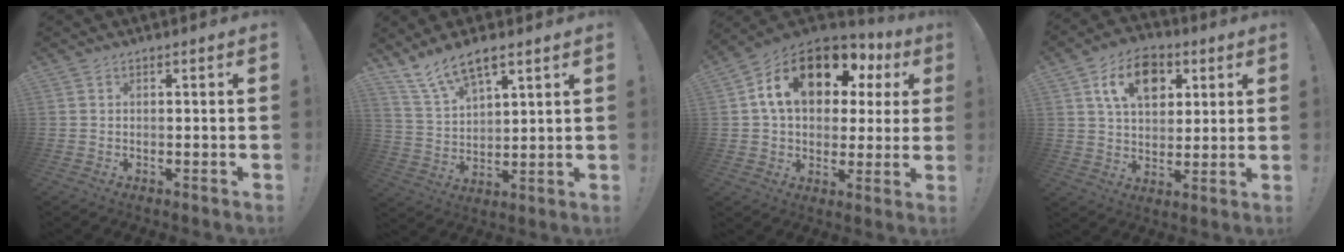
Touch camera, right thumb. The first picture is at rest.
{"total": 9.7, "force": [7.2, 3.8, 5.3], "torque": [-0.109, -0.035, 0.137]}
{"total": 18.3, "force": [7.8, 10.8, 12.5], "torque": [-0.209, -0.023, 0.139]}
{"total": 14.1, "force": [6.0, 9.9, 8.1], "torque": [-0.114, -0.012, 0.112]}